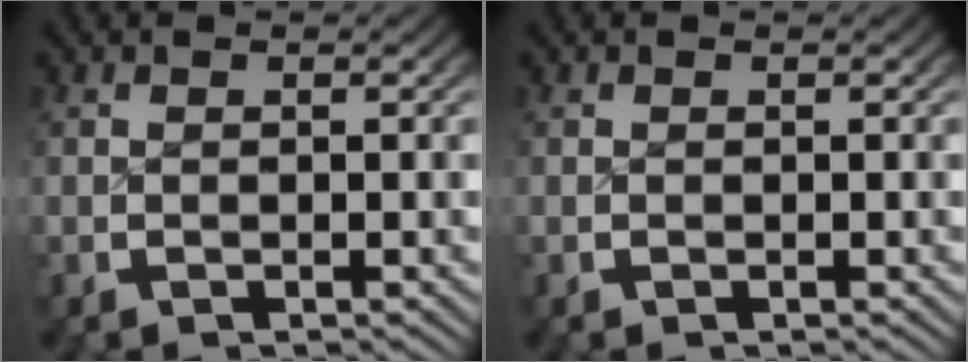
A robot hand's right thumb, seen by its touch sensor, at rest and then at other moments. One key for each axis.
{"total": 0.0}